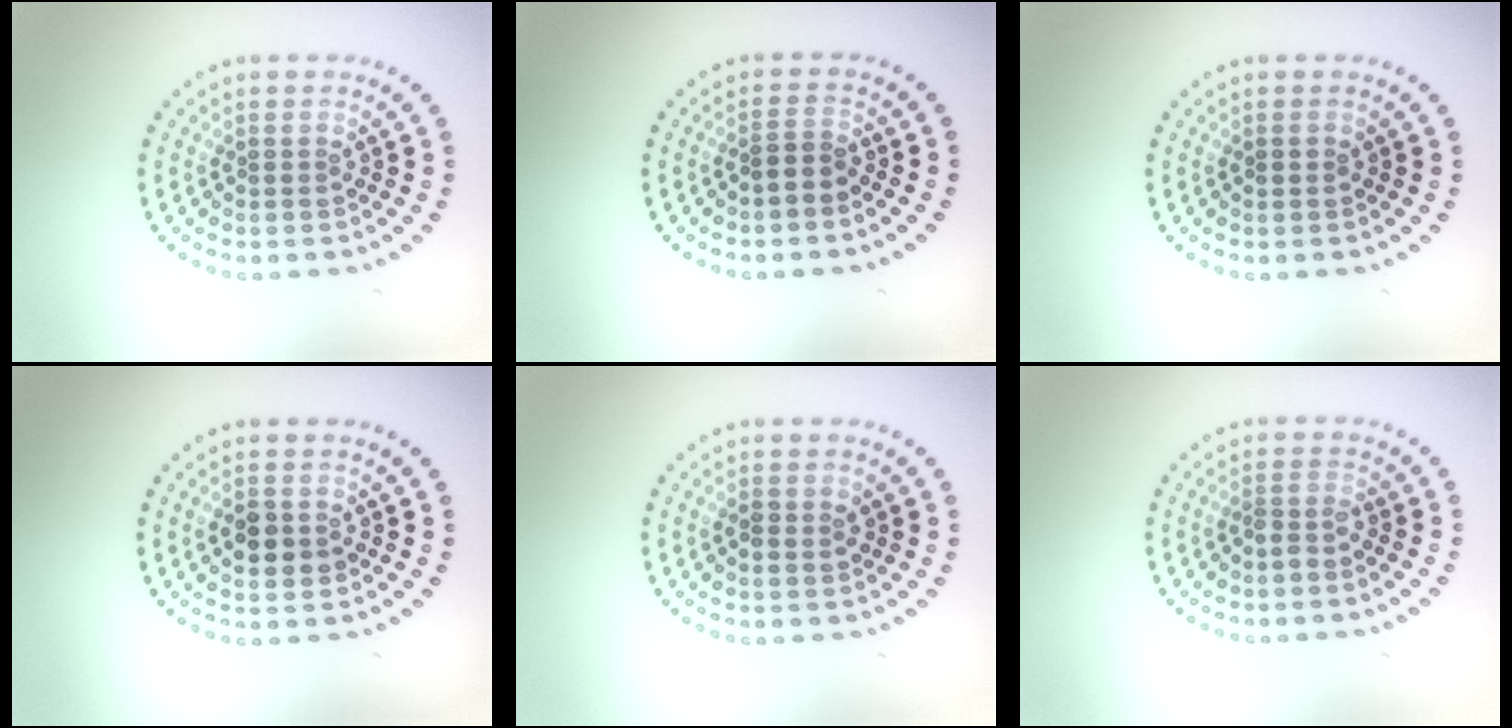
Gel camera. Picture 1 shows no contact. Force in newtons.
{"total": 1.2, "press": 0.8, "slide": 0.9}
{"total": 0.7, "press": 0.7, "slide": 0.1}
{"total": 2.4, "press": 2.4, "slide": 0.3}
{"total": 1.2, "press": 1.2, "slide": 0.2}
{"total": 1.3, "press": 1.0, "slide": 0.8}